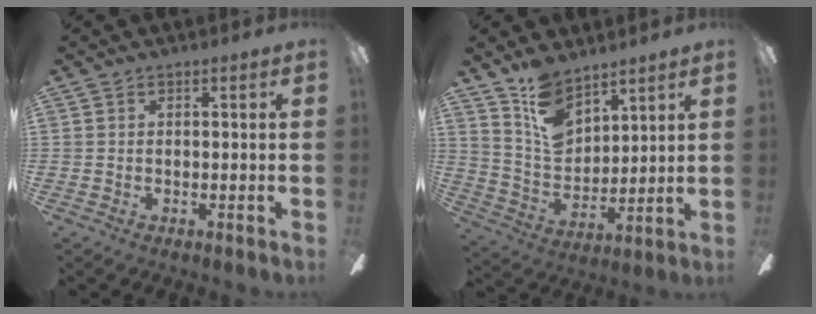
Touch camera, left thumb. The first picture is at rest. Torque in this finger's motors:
{"motor_torque": [0.26, 0.24, -0.21, -0.08, 0.05]}